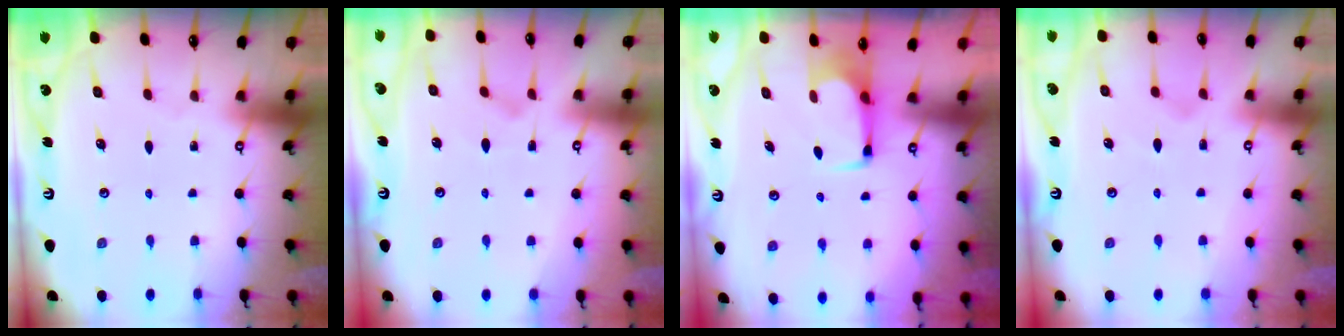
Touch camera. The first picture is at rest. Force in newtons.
{"total": 2.9, "press": 2.8, "slide": 1.0}
{"total": 2.7, "press": 2.7, "slide": 0.4}
{"total": 1.1, "press": 0.2, "slide": 1.1}